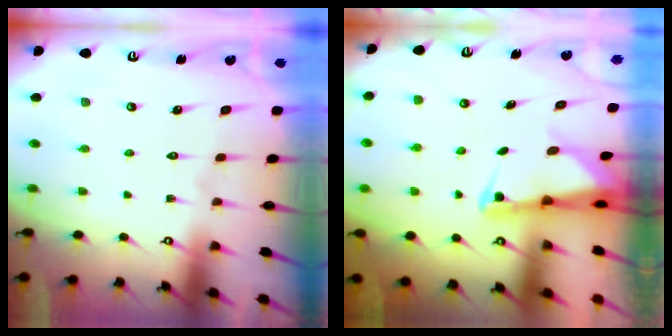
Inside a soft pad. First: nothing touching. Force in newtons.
{"total": 2.9, "press": 2.9, "slide": 0.4}